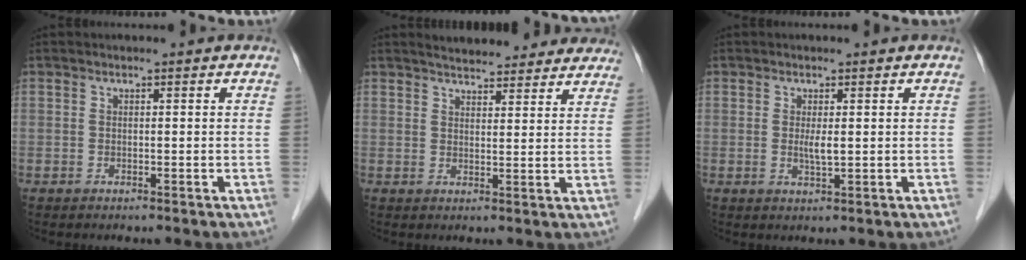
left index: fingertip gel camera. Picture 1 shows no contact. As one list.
[{"total": 14.4, "force": [13.2, 3.5, 4.3], "torque": [-0.034, 0.016, 0.155]}, {"total": 1.9, "force": [0.2, 0.2, 1.9], "torque": [-0.040, -0.004, 0.006]}]